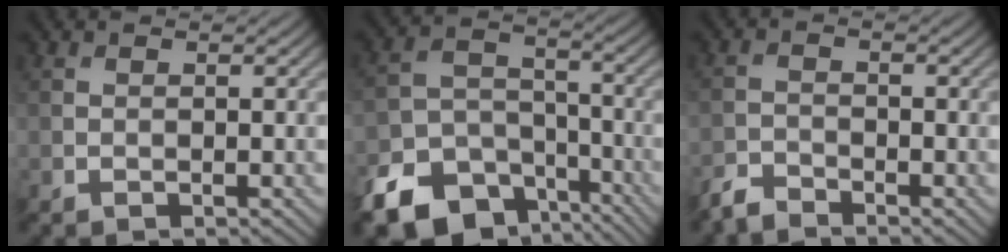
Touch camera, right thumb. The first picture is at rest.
{"total": 13.3, "force": [-9.0, 8.0, 5.8], "torque": [-0.134, -0.035, -0.146]}
{"total": 2.6, "force": [-2.5, 0.5, 0.5], "torque": [-0.013, -0.005, -0.060]}